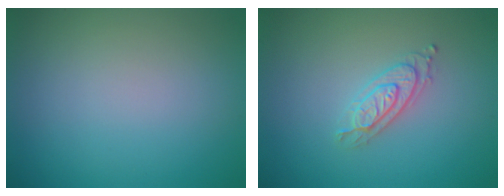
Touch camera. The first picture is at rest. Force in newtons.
{"total": 2.4, "press": 2.2, "slide": 0.9}